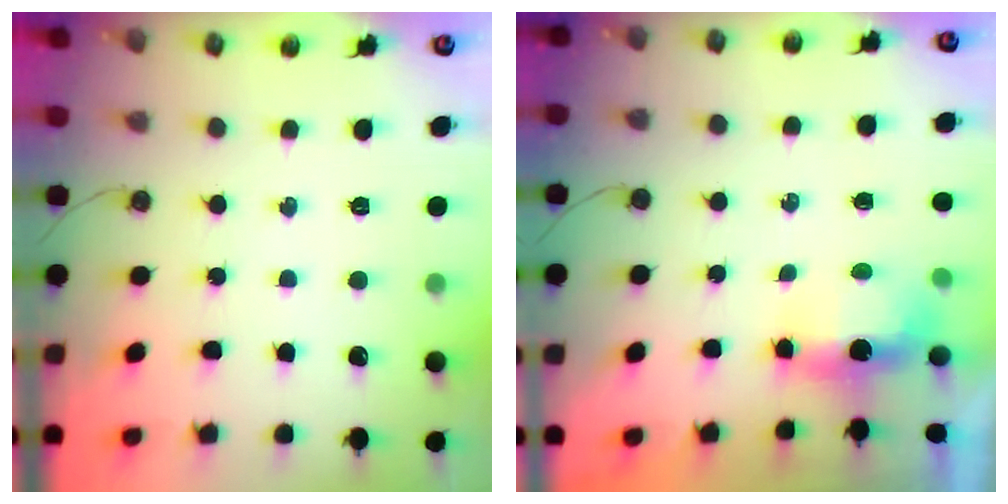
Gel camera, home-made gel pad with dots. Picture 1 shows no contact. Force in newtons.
{"total": 5.8, "press": 5.7, "slide": 1.0}